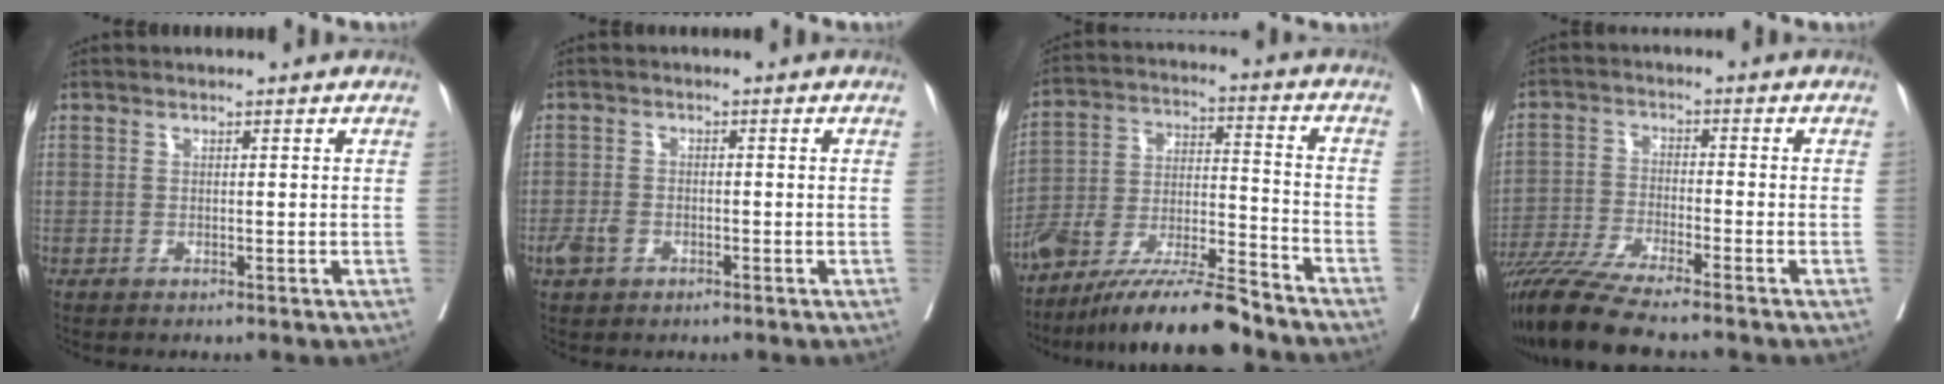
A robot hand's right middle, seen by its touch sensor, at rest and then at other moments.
{"total": 2.6, "force": [-1.3, 1.7, 1.5], "torque": [-0.030, 0.002, -0.021]}
{"total": 14.7, "force": [-12.6, 0.9, 7.4], "torque": [-0.130, 0.001, -0.228]}
{"total": 10.8, "force": [-9.1, -0.3, 5.7], "torque": [-0.096, -0.033, -0.160]}